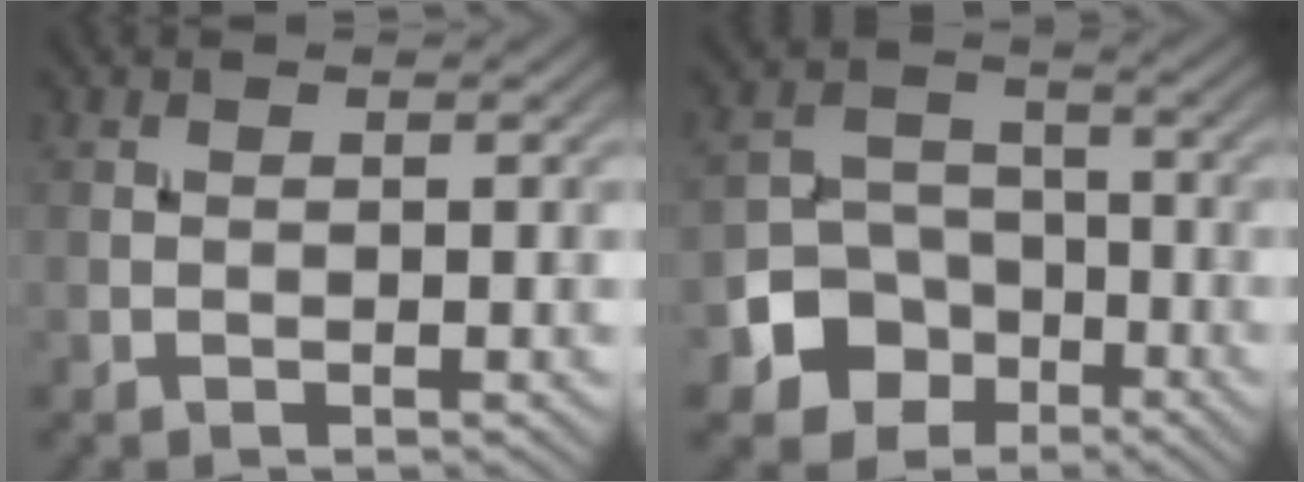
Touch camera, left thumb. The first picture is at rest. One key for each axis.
{"total": 7.2, "fx": -3.5, "fy": 5.8, "fz": 2.5, "tx": -0.056, "ty": -0.010, "tz": -0.074}